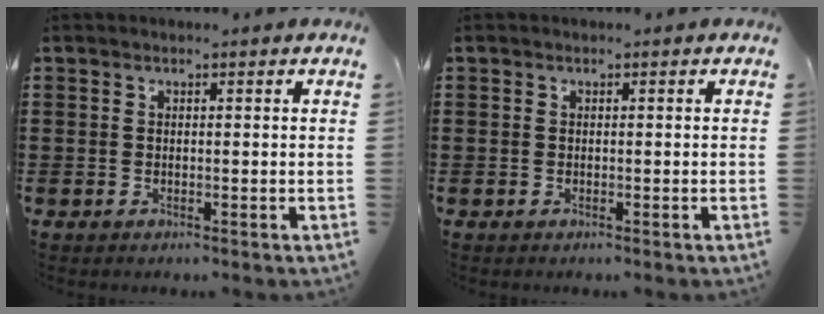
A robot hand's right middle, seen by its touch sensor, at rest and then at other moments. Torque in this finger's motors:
{"motor_torque": [0.02, 0.14, 0.00, 0.01]}